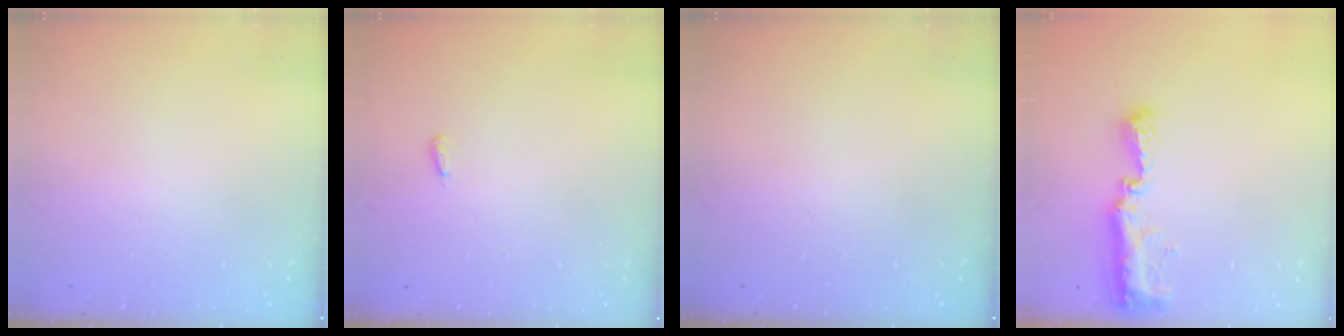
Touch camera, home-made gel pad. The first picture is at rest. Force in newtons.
{"total": 2.9, "press": 2.8, "slide": 0.9}
{"total": 0.0}
{"total": 9.1, "press": 9.1, "slide": 0.8}